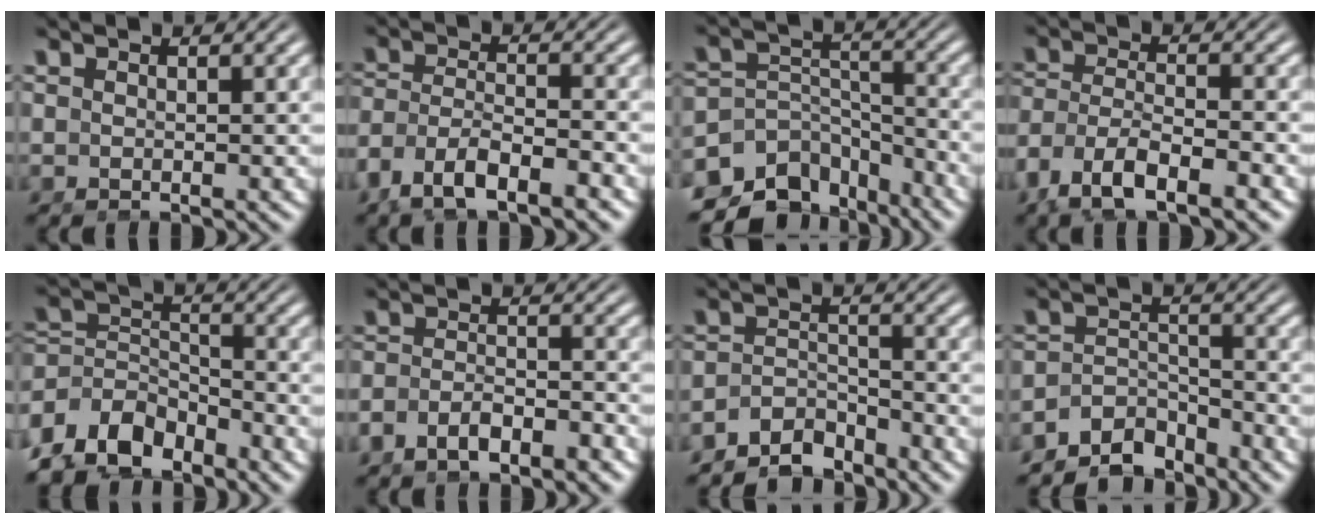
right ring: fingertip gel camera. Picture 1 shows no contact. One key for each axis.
{"total": 5.5, "fx": -3.4, "fy": 3.2, "fz": 3.0, "tx": -0.075, "ty": -0.028, "tz": -0.048}
{"total": 11.5, "fx": -6.7, "fy": 7.9, "fz": 5.0, "tx": -0.102, "ty": -0.046, "tz": -0.099}
{"total": 6.5, "fx": -3.4, "fy": 3.9, "fz": 3.8, "tx": -0.101, "ty": -0.037, "tz": -0.043}
{"total": 8.8, "fx": -4.6, "fy": 6.2, "fz": 4.3, "tx": -0.094, "ty": -0.054, "tz": -0.058}
{"total": 3.6, "fx": -3.0, "fy": 1.3, "fz": 1.6, "tx": -0.023, "ty": -0.009, "tz": -0.049}
{"total": 6.7, "fx": -5.1, "fy": 3.7, "fz": 2.2, "tx": -0.041, "ty": -0.032, "tz": -0.077}
{"total": 7.5, "fx": -5.7, "fy": 4.3, "fz": 2.5, "tx": -0.046, "ty": -0.034, "tz": -0.085}